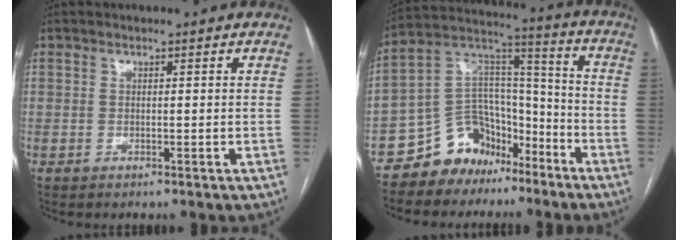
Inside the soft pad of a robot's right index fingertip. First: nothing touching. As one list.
[{"total": 12.4, "force": [-8.9, 8.0, 3.3], "torque": [-0.063, 0.078, -0.156]}]